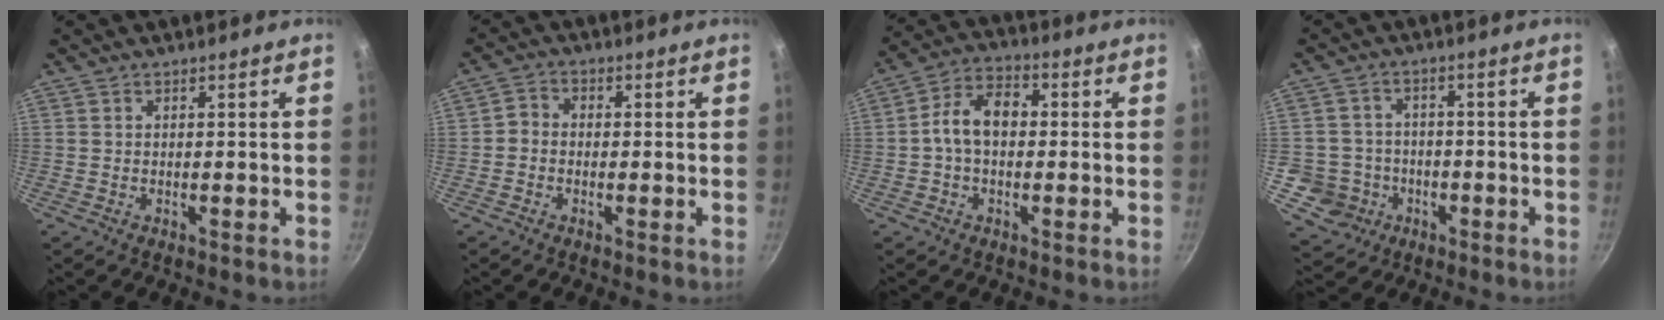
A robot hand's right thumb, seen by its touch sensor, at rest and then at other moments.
{"total": 2.7, "force": [-0.7, 2.3, 1.2], "torque": [-0.019, 0.011, -0.026]}
{"total": 8.7, "force": [0.0, 5.8, 6.5], "torque": [-0.092, 0.031, -0.014]}
{"total": 7.7, "force": [-2.4, 7.2, 1.1], "torque": [0.010, 0.032, -0.036]}